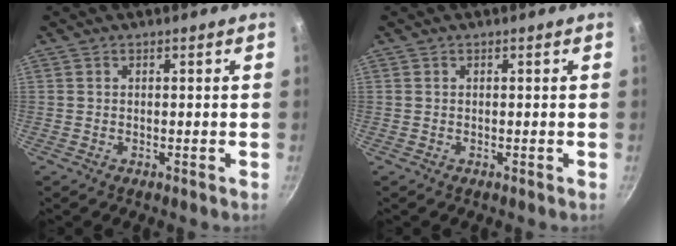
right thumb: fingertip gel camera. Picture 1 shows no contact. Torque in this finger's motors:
{"motor_torque": [-0.15, -0.04, 0.16, -0.16, 0.00]}